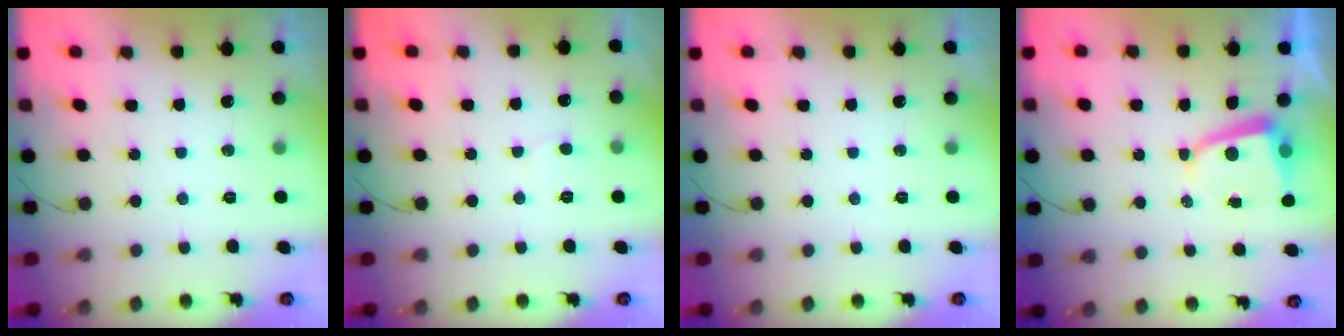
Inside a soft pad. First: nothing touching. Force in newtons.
{"total": 3.5, "press": 3.5, "slide": 0.4}
{"total": 0.0}
{"total": 4.2, "press": 4.2, "slide": 0.6}